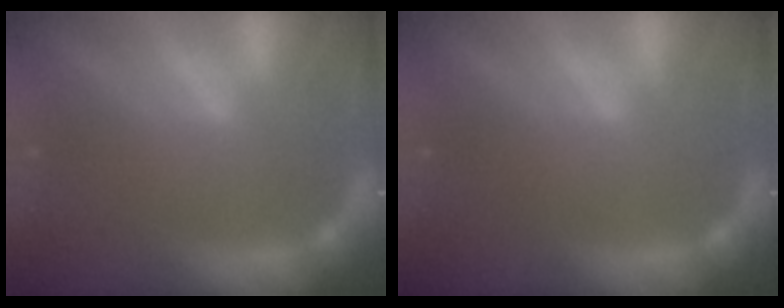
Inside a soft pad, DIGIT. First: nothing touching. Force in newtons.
{"total": 0.0}